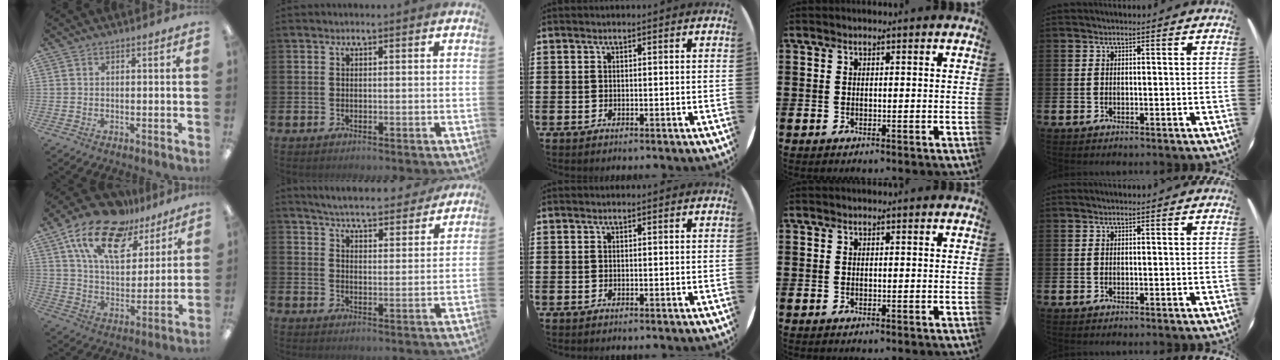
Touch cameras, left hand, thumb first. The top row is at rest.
{"thumb": {"total": 19.4, "force": [12.6, 9.7, 11.2], "torque": [-0.203, -0.064, 0.224]}, "index": {"total": 5.7, "force": [5.6, 0.6, 0.9], "torque": [-0.034, -0.042, 0.097]}}